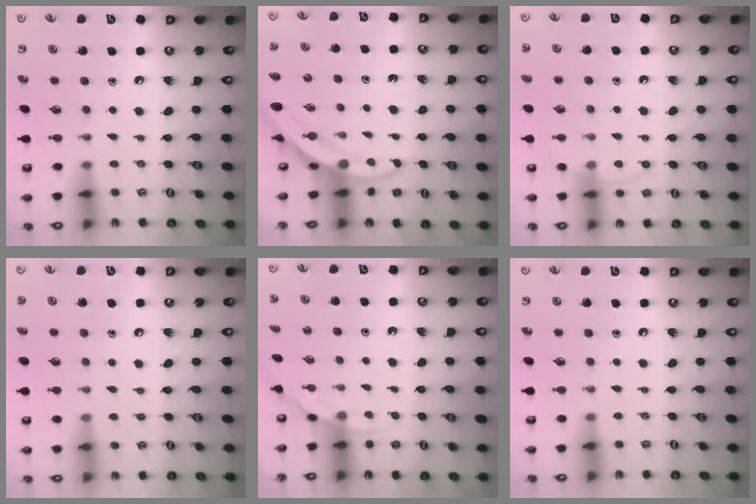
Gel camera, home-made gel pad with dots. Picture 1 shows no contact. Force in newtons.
{"total": 3.4, "press": 3.4, "slide": 0.2}
{"total": 5.8, "press": 5.7, "slide": 0.6}
{"total": 4.6, "press": 4.5, "slide": 0.5}
{"total": 1.9, "press": 1.9, "slide": 0.1}
{"total": 0.0}